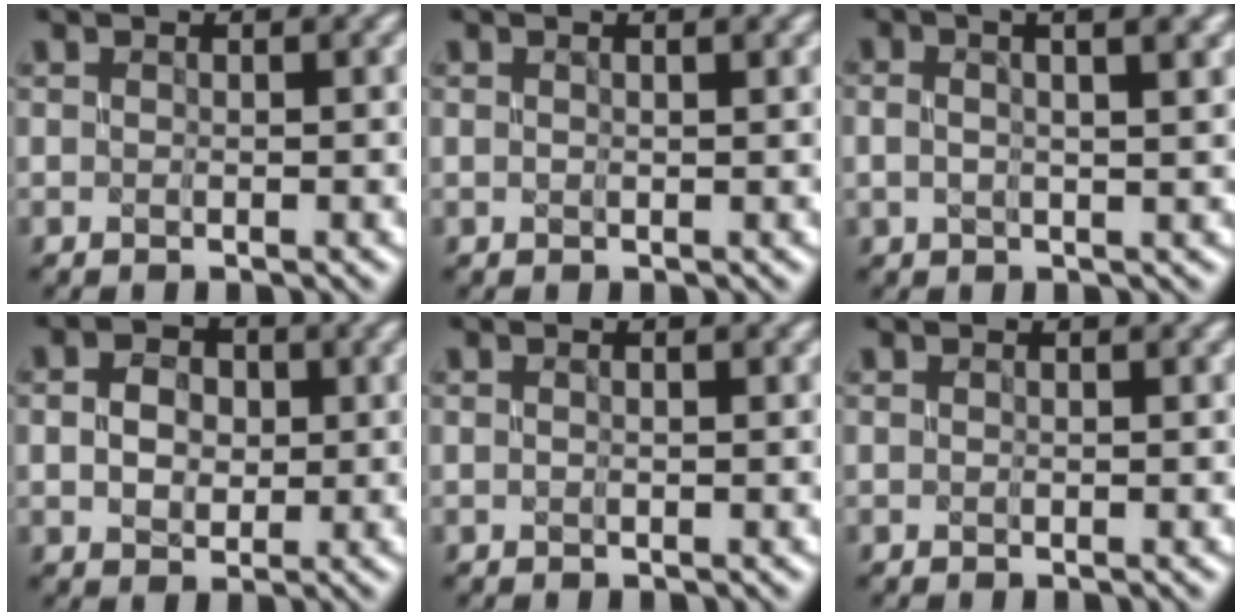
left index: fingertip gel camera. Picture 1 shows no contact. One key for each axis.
{"total": 1.3, "fx": 0.7, "fy": 0.3, "fz": 1.1, "tx": -0.020, "ty": 0.001, "tz": 0.006}
{"total": 6.3, "fx": 2.7, "fy": 2.5, "fz": 5.1, "tx": -0.061, "ty": 0.026, "tz": 0.009}
{"total": 3.2, "fx": 0.1, "fy": 2.6, "fz": 2.0, "tx": -0.040, "ty": 0.002, "tz": -0.001}
{"total": 0.8, "fx": 0.2, "fy": 0.1, "fz": 0.7, "tx": -0.015, "ty": 0.001, "tz": 0.000}
{"total": 0.0}